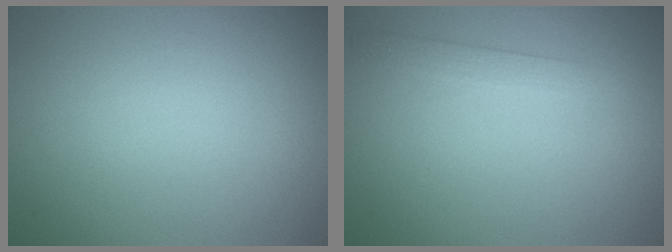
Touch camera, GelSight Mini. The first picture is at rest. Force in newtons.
{"total": 1.6, "press": 1.6, "slide": 0.0}